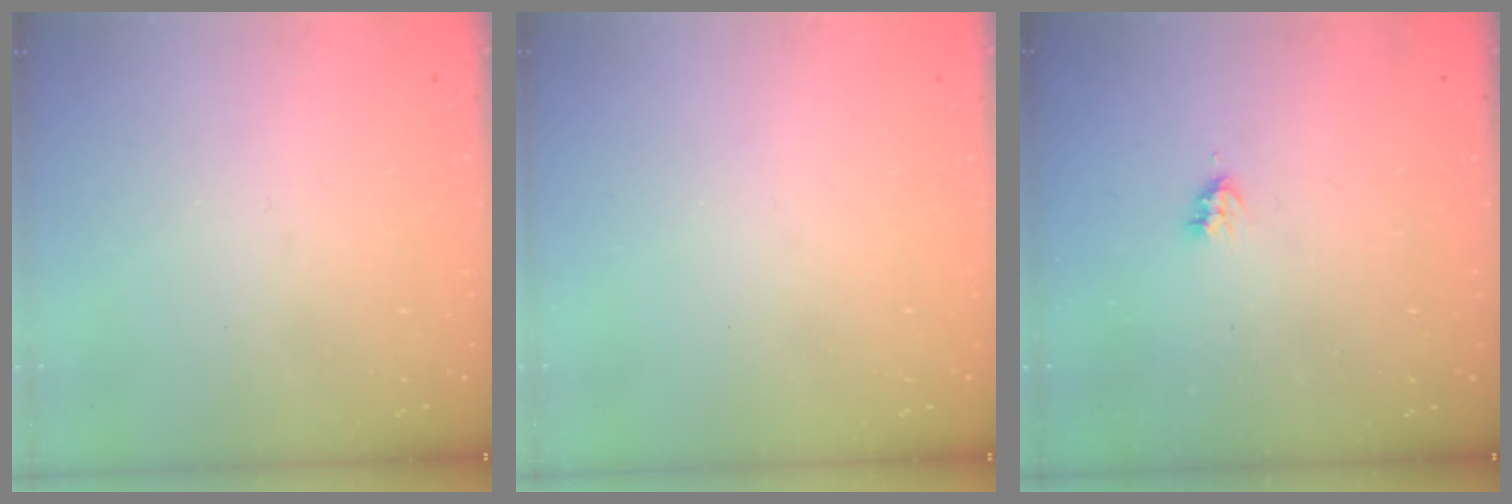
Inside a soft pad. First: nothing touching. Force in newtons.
{"total": 0.0}
{"total": 3.5, "press": 3.4, "slide": 0.5}